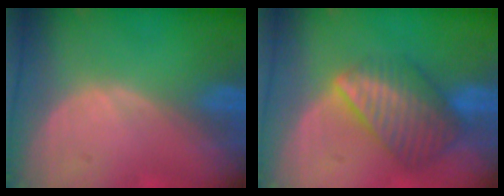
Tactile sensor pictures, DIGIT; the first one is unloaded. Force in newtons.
{"total": 8.3, "press": 7.5, "slide": 3.6}